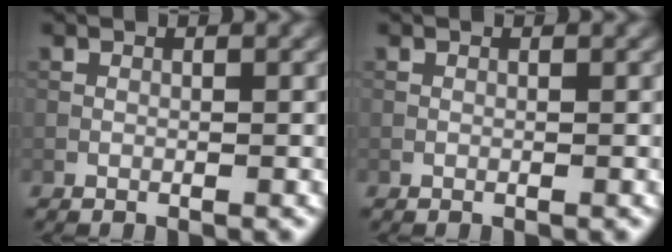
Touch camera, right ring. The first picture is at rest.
{"total": 0.0}